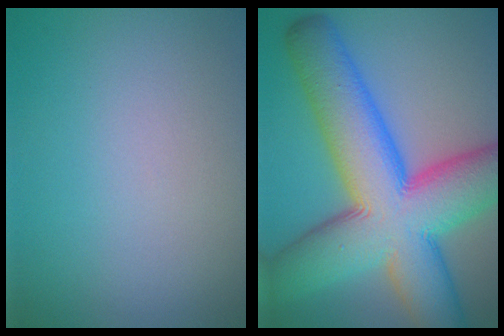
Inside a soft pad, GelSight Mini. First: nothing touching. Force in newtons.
{"total": 14.8, "press": 14.8, "slide": 0.5}